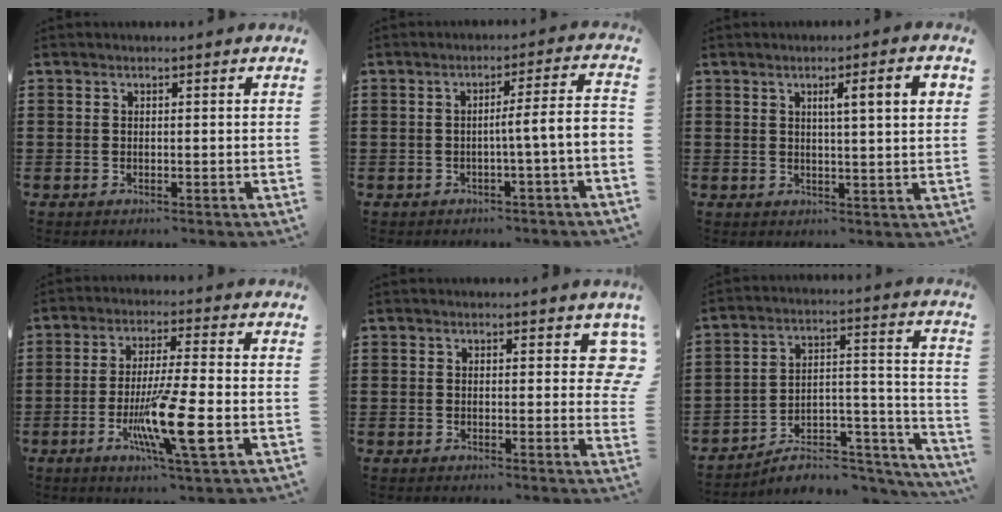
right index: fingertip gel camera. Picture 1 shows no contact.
{"total": 5.0, "force": [-1.4, -0.4, 4.8], "torque": [-0.086, -0.003, -0.028]}
{"total": 5.0, "force": [1.5, 0.3, 4.7], "torque": [-0.084, -0.005, 0.018]}
{"total": 11.9, "force": [-3.7, 1.4, 11.2], "torque": [-0.213, -0.015, -0.066]}
{"total": 3.7, "force": [1.5, 2.1, 2.6], "torque": [-0.018, -0.004, 0.019]}
{"total": 6.7, "force": [-5.4, 2.5, 3.0], "torque": [-0.044, 0.009, -0.100]}